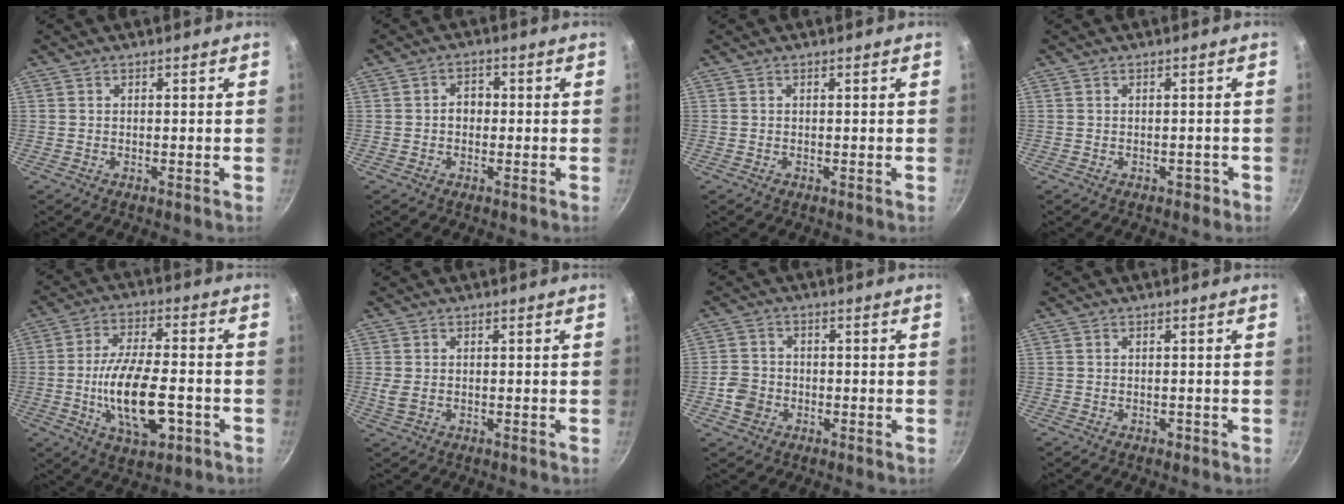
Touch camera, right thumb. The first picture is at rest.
{"total": 3.0, "force": [-0.2, 2.3, 1.8], "torque": [-0.015, 0.012, -0.010]}
{"total": 0.0}
{"total": 1.2, "force": [-0.7, 0.8, 0.5], "torque": [-0.001, 0.006, -0.010]}
{"total": 14.9, "force": [-3.6, 6.5, 12.9], "torque": [-0.223, 0.014, -0.056]}
{"total": 2.2, "force": [0.0, 1.5, 1.7], "torque": [-0.045, -0.003, 0.001]}
{"total": 4.6, "force": [-1.5, 3.9, 2.0], "torque": [-0.025, 0.014, -0.029]}
{"total": 0.6, "force": [-0.3, 0.5, 0.2], "torque": [0.000, 0.002, -0.006]}